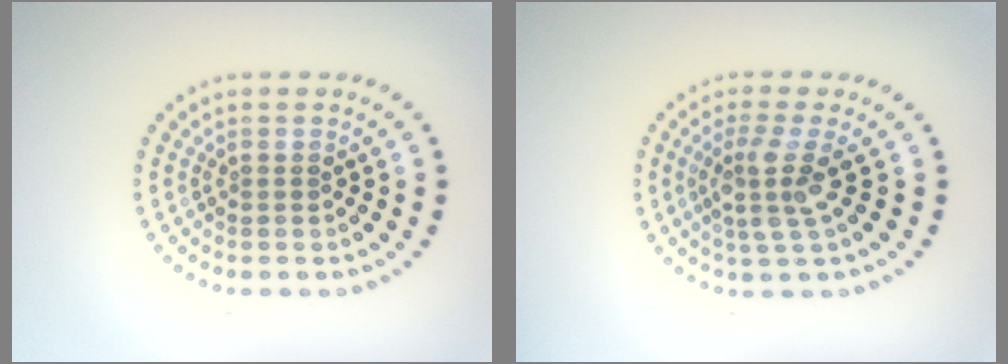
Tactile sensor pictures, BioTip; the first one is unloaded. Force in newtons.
{"total": 3.3, "press": 2.4, "slide": 2.2}